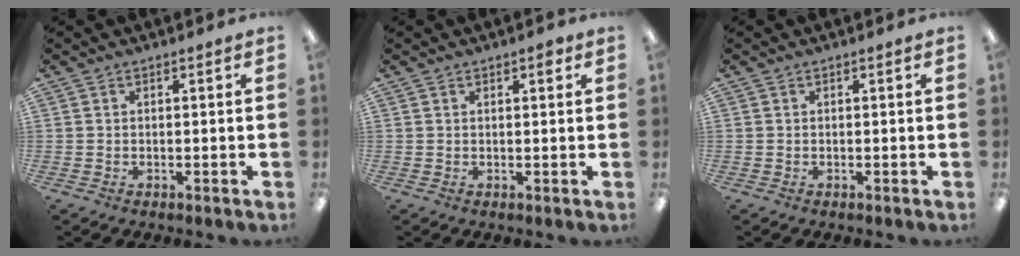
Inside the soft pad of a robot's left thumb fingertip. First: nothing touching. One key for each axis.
{"total": 1.6, "fx": 1.0, "fy": 0.7, "fz": 1.0, "tx": -0.006, "ty": -0.005, "tz": 0.015}
{"total": 0.0}